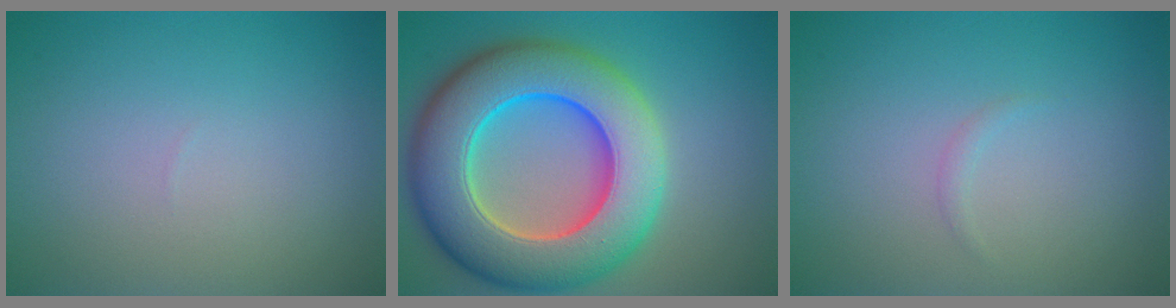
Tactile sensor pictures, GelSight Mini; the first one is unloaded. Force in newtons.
{"total": 13.2, "press": 13.1, "slide": 2.1}
{"total": 0.6, "press": 0.6, "slide": 0.1}